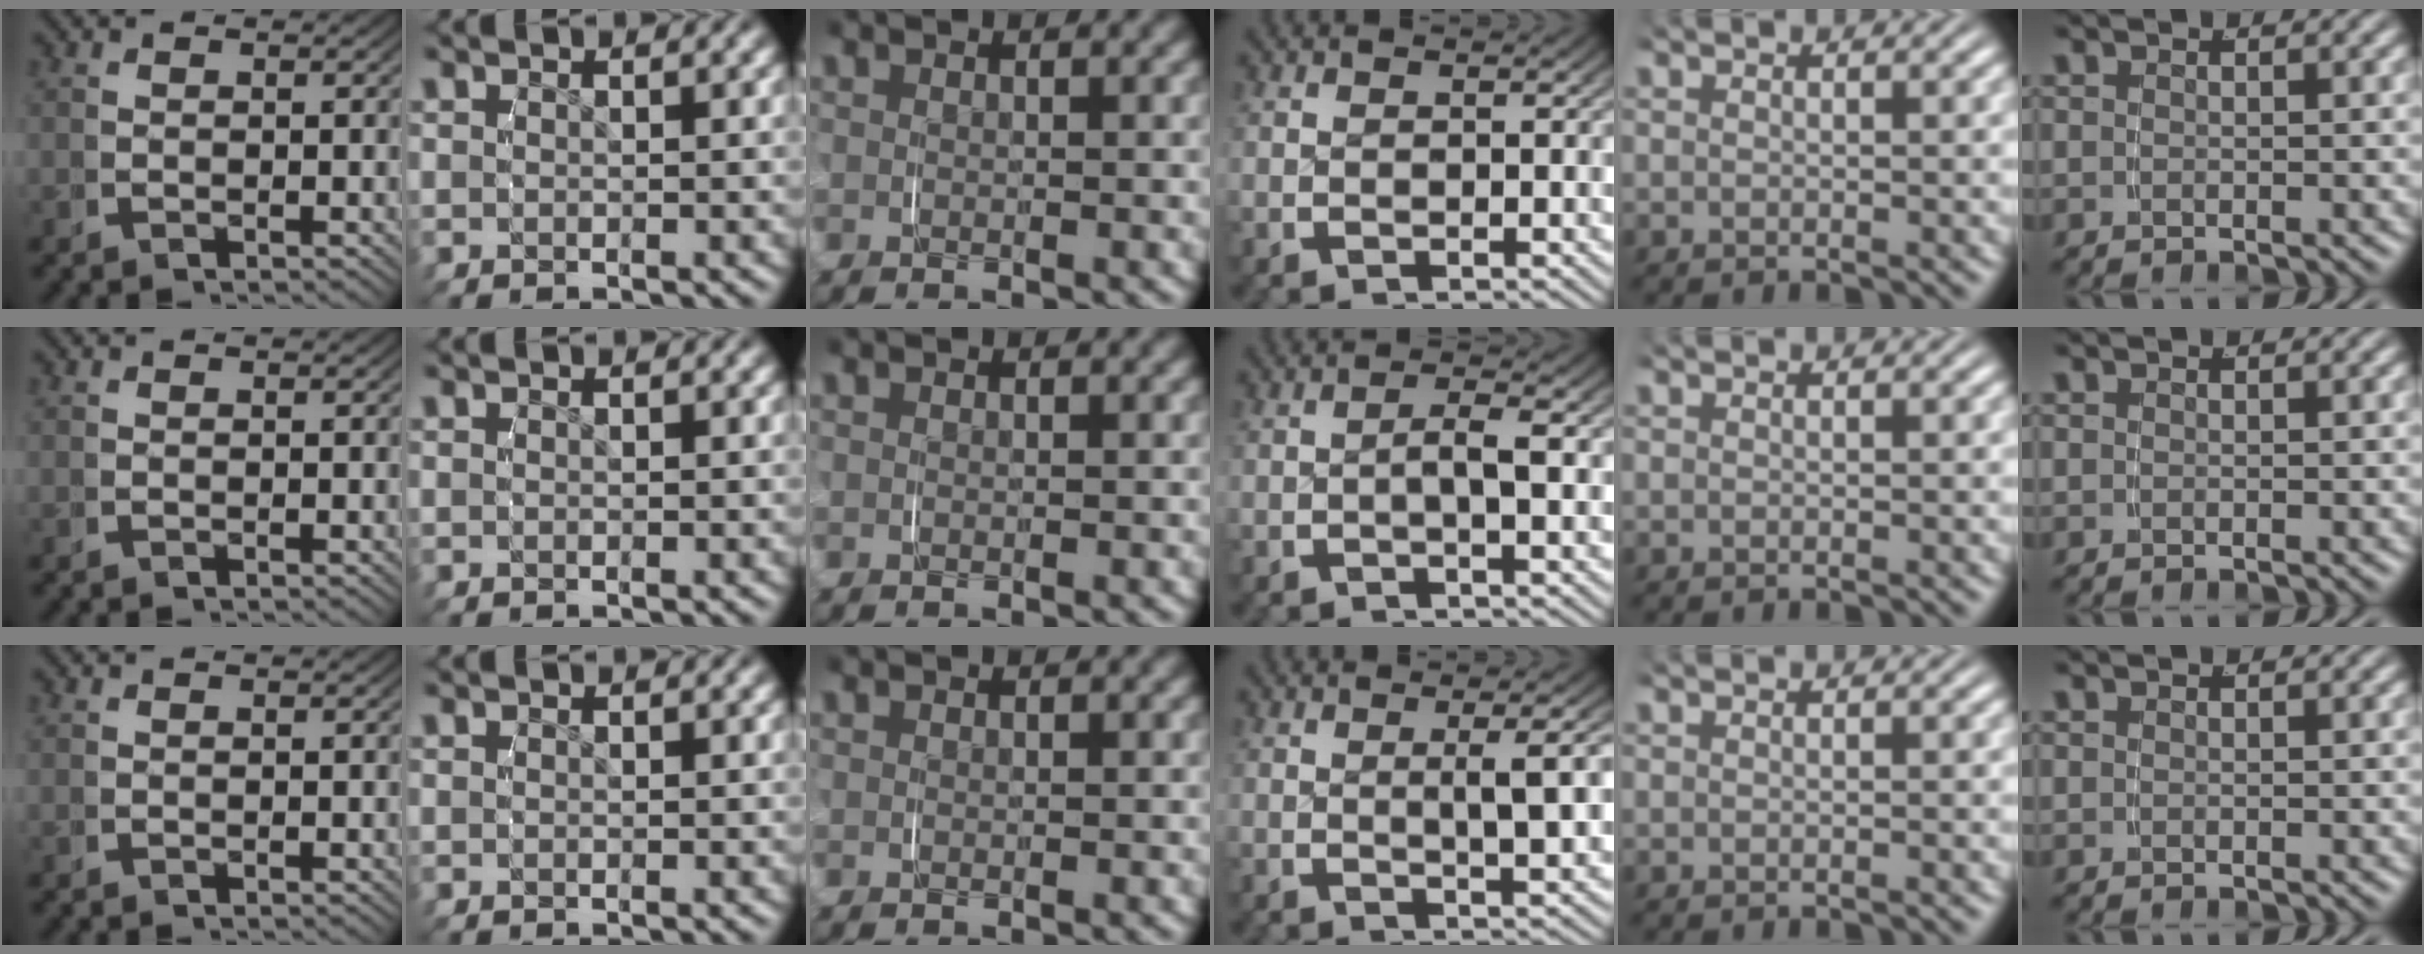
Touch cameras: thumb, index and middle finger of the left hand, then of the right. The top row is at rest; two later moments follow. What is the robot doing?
{"motion": "grasp_and_lifting", "object": "map"}